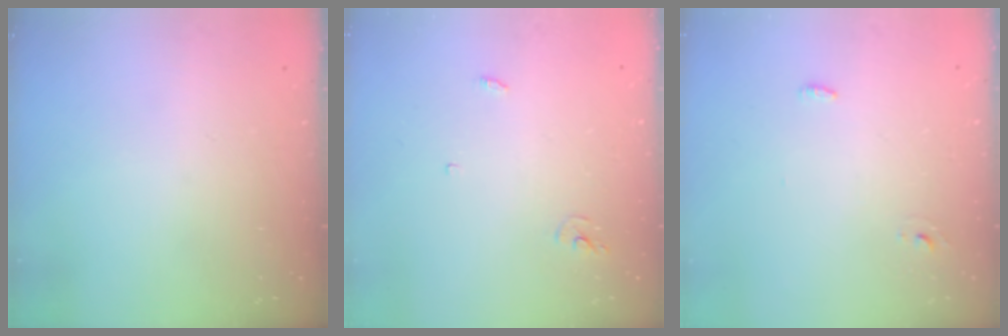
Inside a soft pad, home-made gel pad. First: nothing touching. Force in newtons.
{"total": 2.9, "press": 2.9, "slide": 0.2}
{"total": 3.1, "press": 2.8, "slide": 1.2}